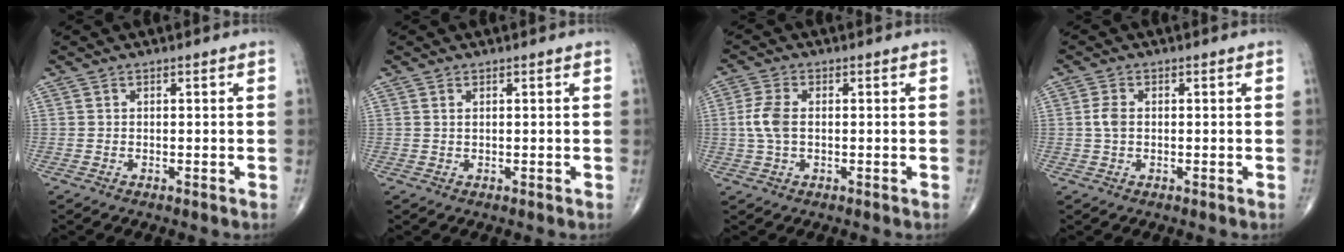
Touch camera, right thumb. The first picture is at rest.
{"total": 0.6, "force": [0.3, 0.2, 0.4], "torque": [-0.011, 0.003, 0.008]}
{"total": 5.1, "force": [0.1, 2.9, 4.3], "torque": [-0.106, 0.008, -0.002]}
{"total": 2.5, "force": [0.1, 1.6, 2.0], "torque": [-0.044, 0.004, -0.002]}